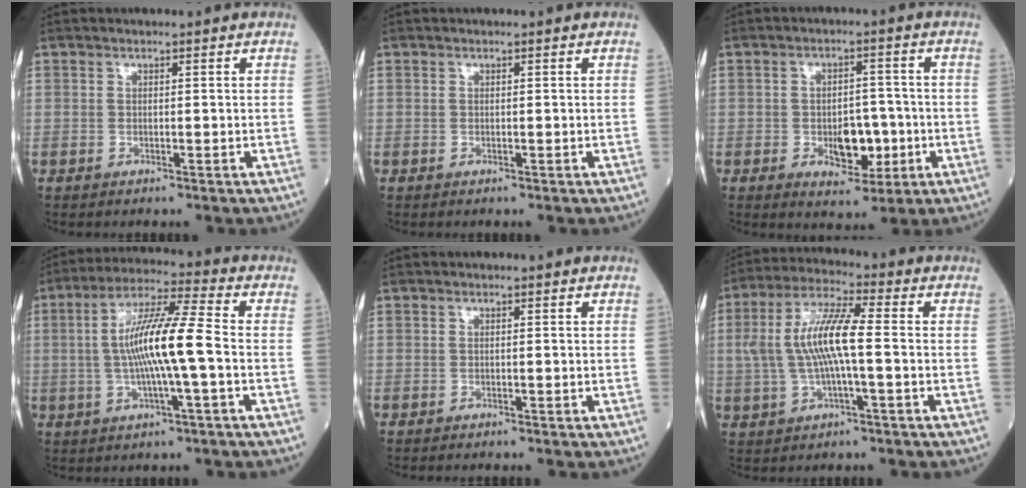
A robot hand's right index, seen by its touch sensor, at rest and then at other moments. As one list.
[{"total": 0.0}, {"total": 6.8, "force": [-1.8, 3.6, 5.5], "torque": [-0.077, 0.002, -0.021]}, {"total": 11.6, "force": [-0.9, 0.3, 11.6], "torque": [-0.216, 0.009, -0.023]}, {"total": 0.8, "force": [-0.7, 0.0, 0.4], "torque": [-0.001, 0.000, -0.011]}, {"total": 10.4, "force": [-0.1, 2.0, 10.2], "torque": [-0.213, 0.017, -0.003]}]